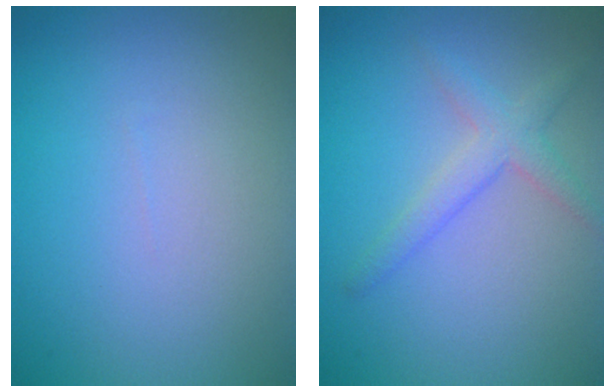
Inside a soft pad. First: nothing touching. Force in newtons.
{"total": 2.6, "press": 2.6, "slide": 0.1}